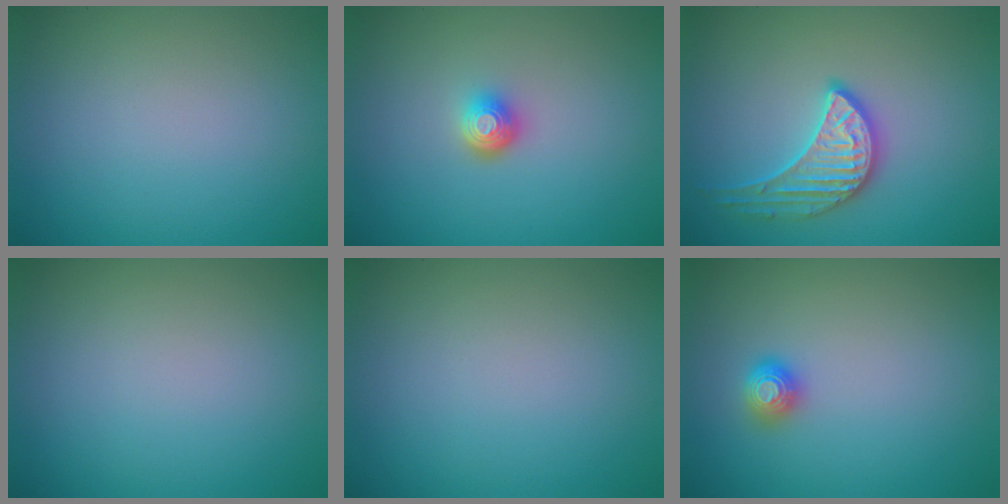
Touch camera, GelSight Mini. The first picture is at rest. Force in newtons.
{"total": 1.9, "press": 1.4, "slide": 1.4}
{"total": 3.3, "press": 3.3, "slide": 0.3}
{"total": 0.0}
{"total": 0.0}
{"total": 1.4, "press": 1.4, "slide": 0.4}